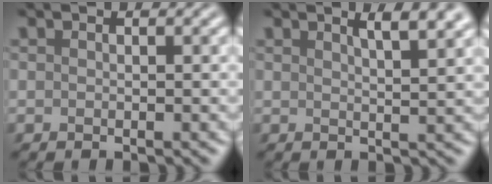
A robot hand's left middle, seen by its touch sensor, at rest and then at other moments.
{"total": 4.2, "force": [2.7, 1.3, 3.0], "torque": [-0.012, 0.022, 0.020]}